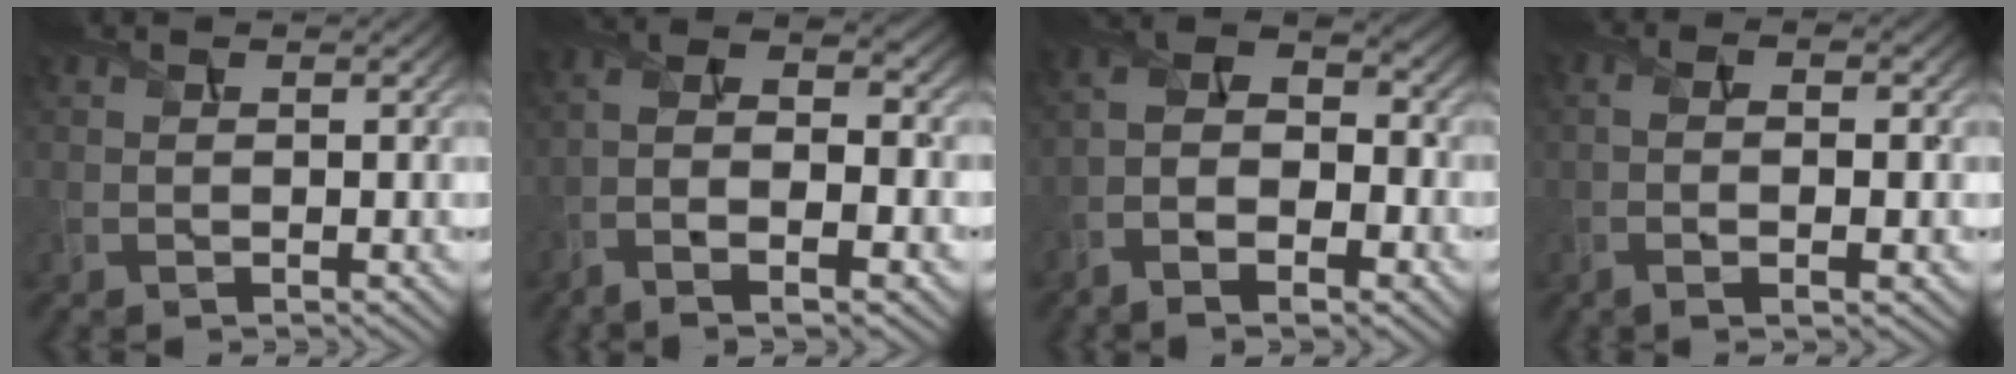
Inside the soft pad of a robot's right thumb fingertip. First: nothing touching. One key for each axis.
{"total": 9.7, "fx": -4.2, "fy": 3.3, "fz": 8.1, "tx": -0.166, "ty": -0.002, "tz": -0.074}
{"total": 9.1, "fx": -4.4, "fy": 4.5, "fz": 6.6, "tx": -0.136, "ty": -0.020, "tz": -0.084}
{"total": 4.4, "fx": -0.7, "fy": 1.2, "fz": 4.1, "tx": -0.078, "ty": -0.002, "tz": -0.013}